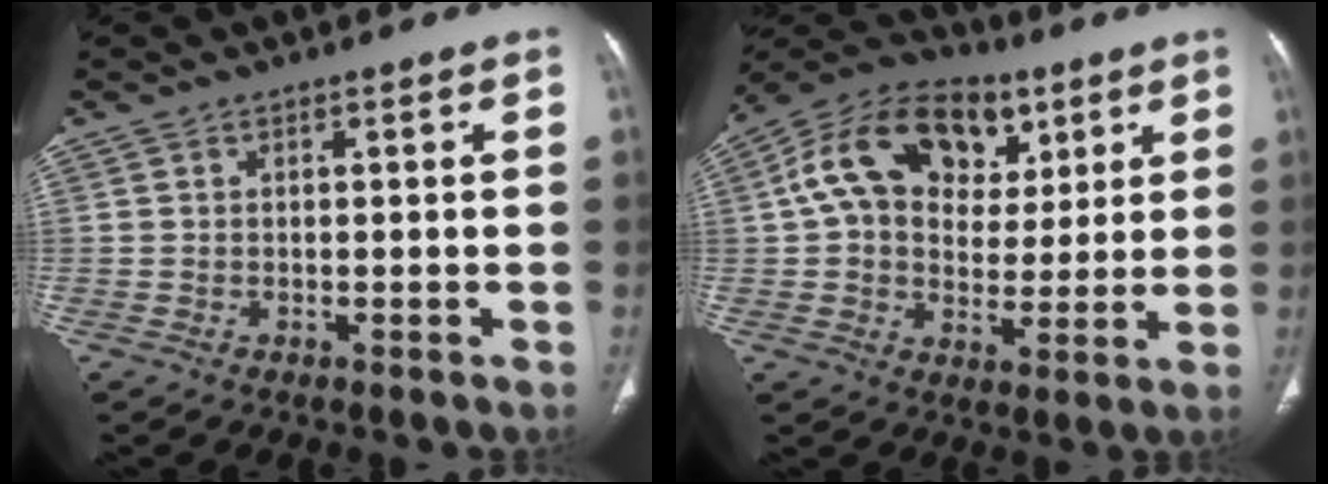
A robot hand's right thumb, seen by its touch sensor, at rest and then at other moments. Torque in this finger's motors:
{"motor_torque": [1.20, 2.62, 1.00, -0.56, 0.44]}